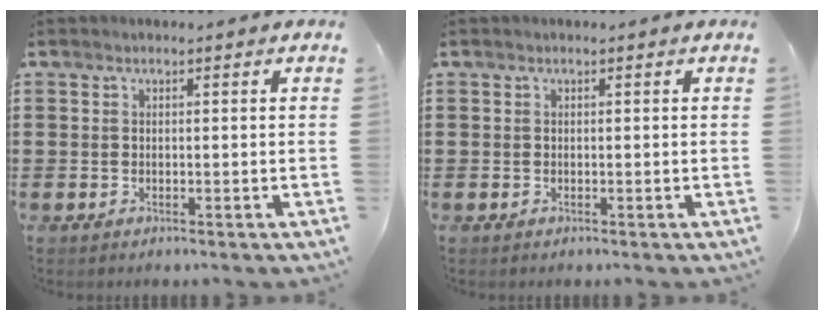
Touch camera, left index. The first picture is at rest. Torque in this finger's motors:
{"motor_torque": [-0.04, -0.02, 0.00, 0.00]}